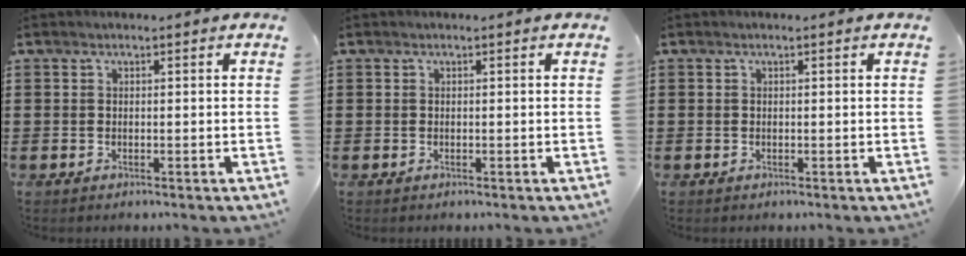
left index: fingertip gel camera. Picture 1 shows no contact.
{"total": 0.0}
{"total": 0.0}